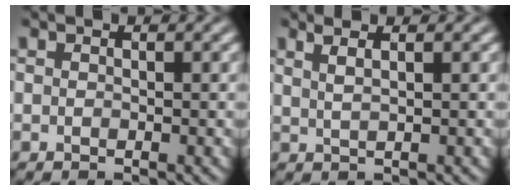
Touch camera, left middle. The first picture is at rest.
{"total": 2.5, "force": [1.4, 1.0, 1.8], "torque": [-0.010, 0.007, 0.005]}